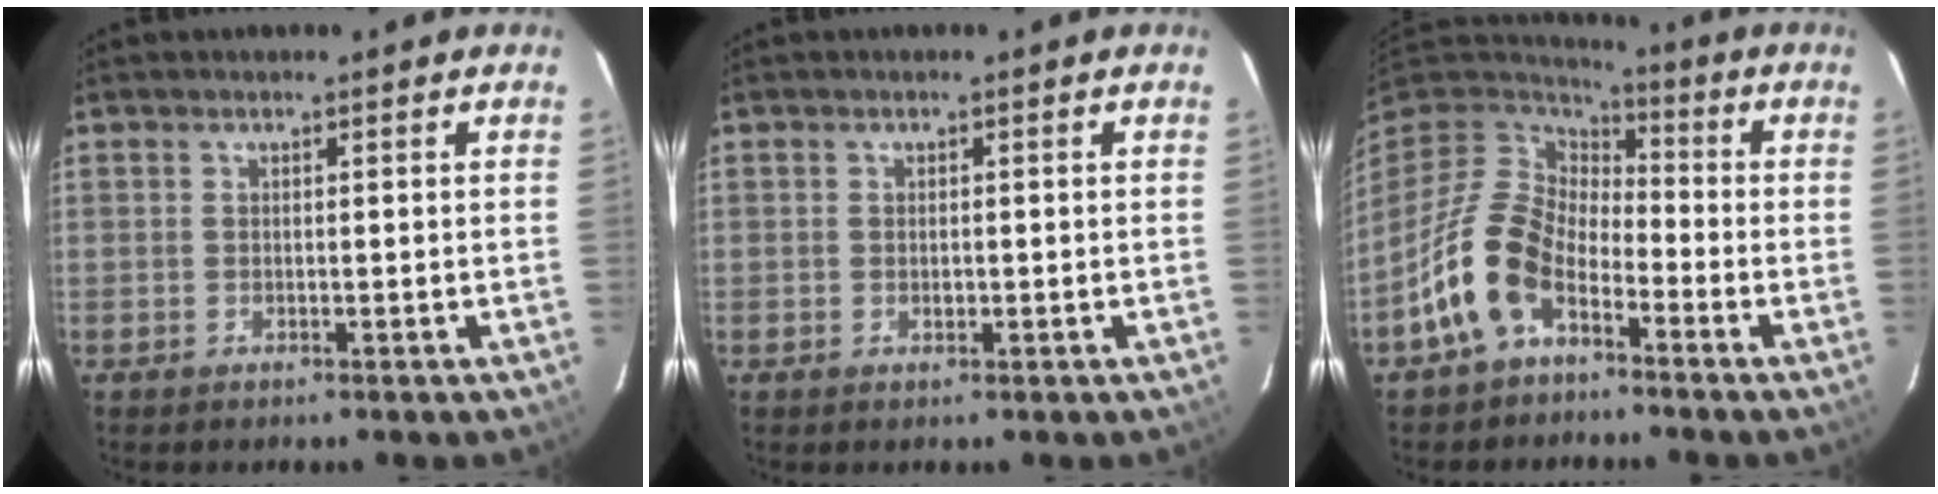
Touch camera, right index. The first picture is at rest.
{"total": 1.0, "force": [-0.2, 0.6, 0.7], "torque": [-0.011, 0.002, -0.002]}
{"total": 12.9, "force": [-6.5, 7.7, 8.0], "torque": [-0.163, 0.006, -0.131]}